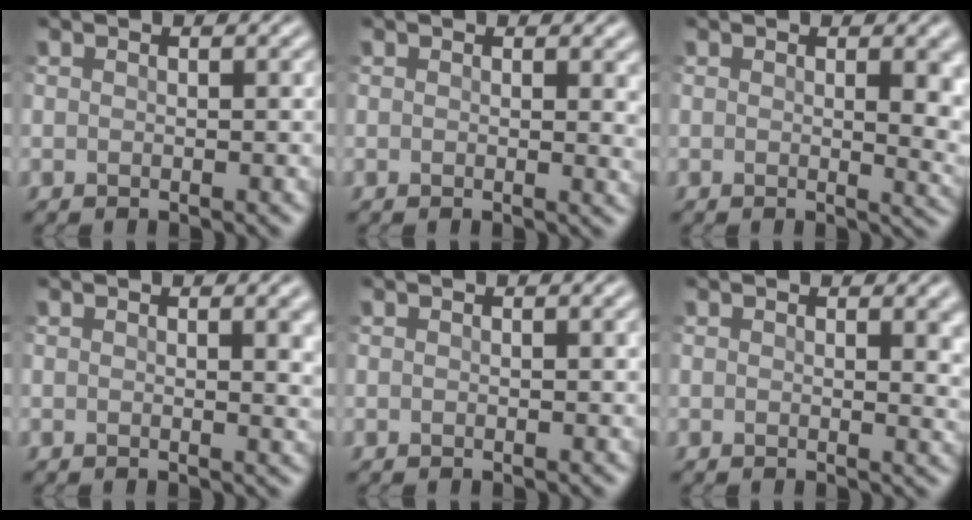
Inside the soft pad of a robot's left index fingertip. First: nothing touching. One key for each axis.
{"total": 1.5, "fx": 0.5, "fy": 0.4, "fz": 1.4, "tx": -0.011, "ty": -0.003, "tz": 0.007}
{"total": 4.3, "fx": 0.7, "fy": 1.4, "fz": 4.0, "tx": -0.037, "ty": -0.003, "tz": 0.012}
{"total": 3.1, "fx": 0.8, "fy": 1.0, "fz": 2.8, "tx": -0.022, "ty": 0.004, "tz": 0.009}
{"total": 0.7, "fx": 0.2, "fy": 0.1, "fz": 0.6, "tx": -0.006, "ty": 0.003, "tz": 0.002}
{"total": 2.8, "fx": 0.9, "fy": 1.0, "fz": 2.4, "tx": -0.019, "ty": 0.001, "tz": 0.011}